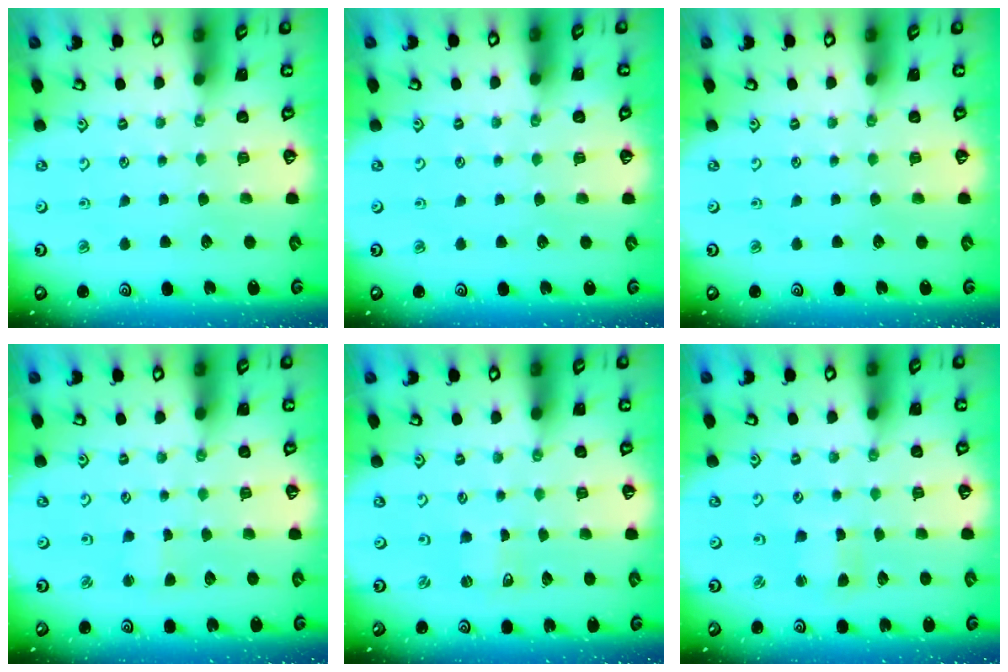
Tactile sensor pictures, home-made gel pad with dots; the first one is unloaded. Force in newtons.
{"total": 0.0}
{"total": 0.0}
{"total": 1.6, "press": 1.6, "slide": 0.3}
{"total": 0.0}
{"total": 1.5, "press": 1.5, "slide": 0.2}